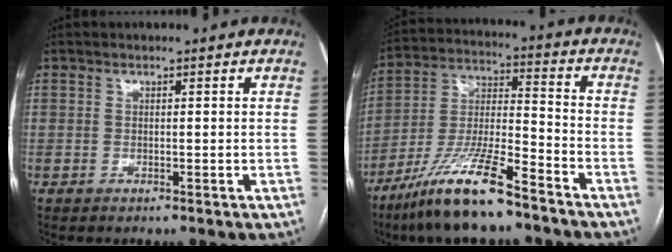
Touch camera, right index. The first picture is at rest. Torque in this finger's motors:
{"motor_torque": [1.12, -1.02, 0.76, 0.19]}